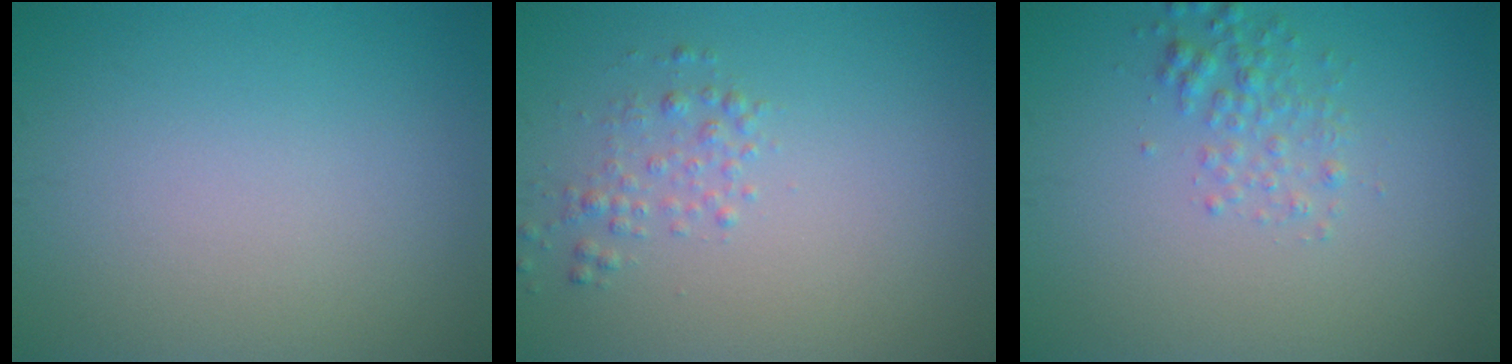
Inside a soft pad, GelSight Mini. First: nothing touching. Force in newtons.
{"total": 1.6, "press": 1.6, "slide": 0.1}
{"total": 2.0, "press": 2.0, "slide": 0.1}